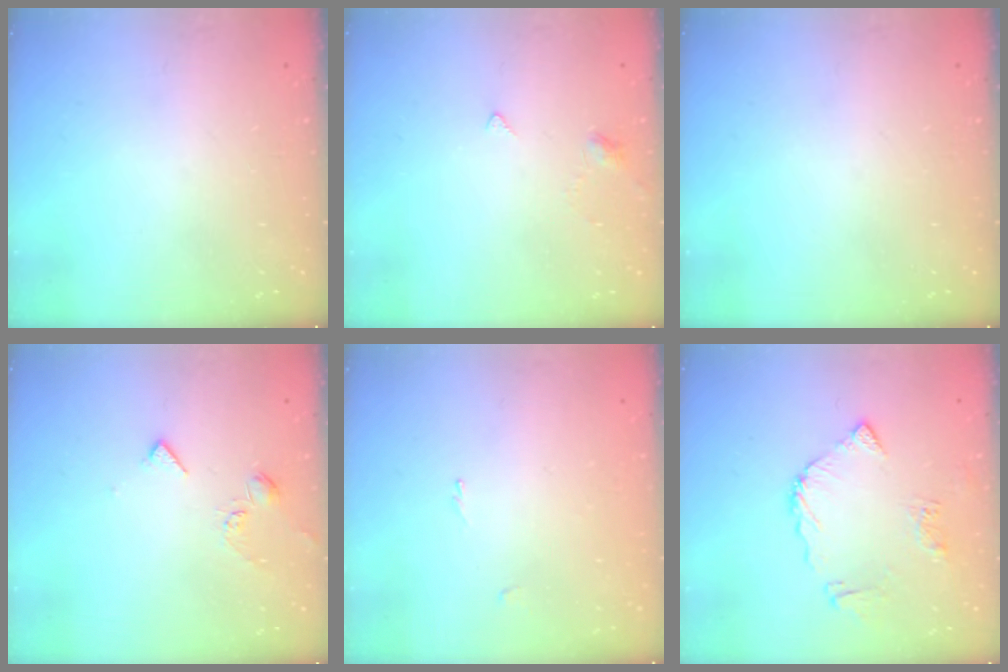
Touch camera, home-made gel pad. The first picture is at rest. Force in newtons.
{"total": 2.4, "press": 2.4, "slide": 0.5}
{"total": 0.0}
{"total": 3.9, "press": 3.9, "slide": 0.6}
{"total": 0.8, "press": 0.7, "slide": 0.4}
{"total": 8.3, "press": 8.3, "slide": 1.0}